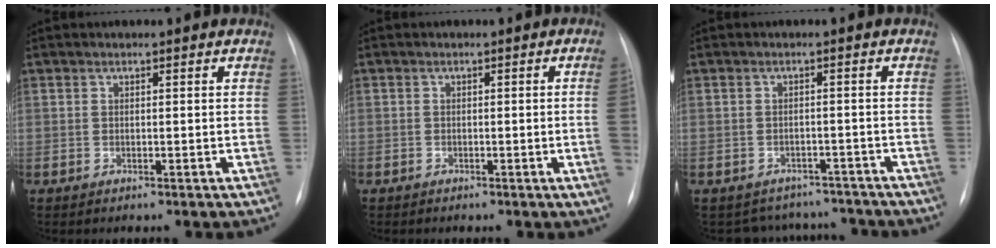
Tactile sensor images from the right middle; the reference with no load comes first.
{"total": 2.0, "force": [-0.5, -0.5, 1.9], "torque": [-0.029, 0.000, -0.009]}
{"total": 7.3, "force": [-6.6, 3.0, -0.4], "torque": [0.012, 0.025, -0.076]}